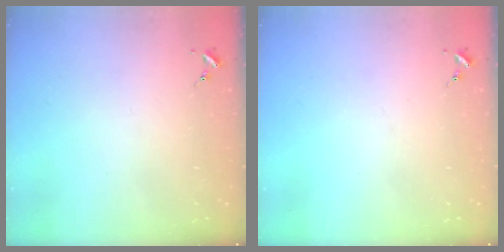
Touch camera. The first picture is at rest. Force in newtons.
{"total": 0.0}